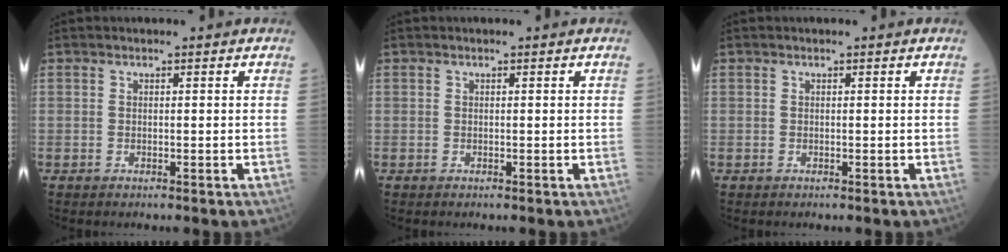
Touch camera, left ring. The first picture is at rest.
{"total": 0.0}
{"total": 0.0}